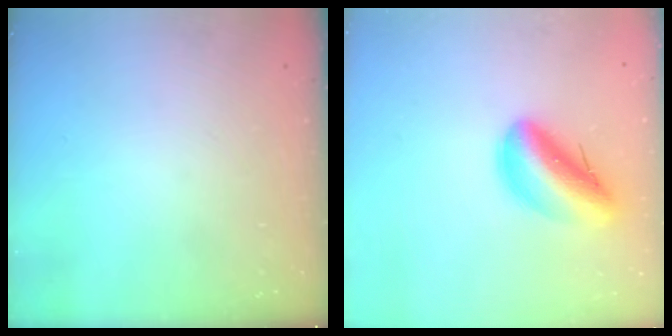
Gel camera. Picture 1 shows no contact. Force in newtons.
{"total": 14.4, "press": 13.8, "slide": 4.0}